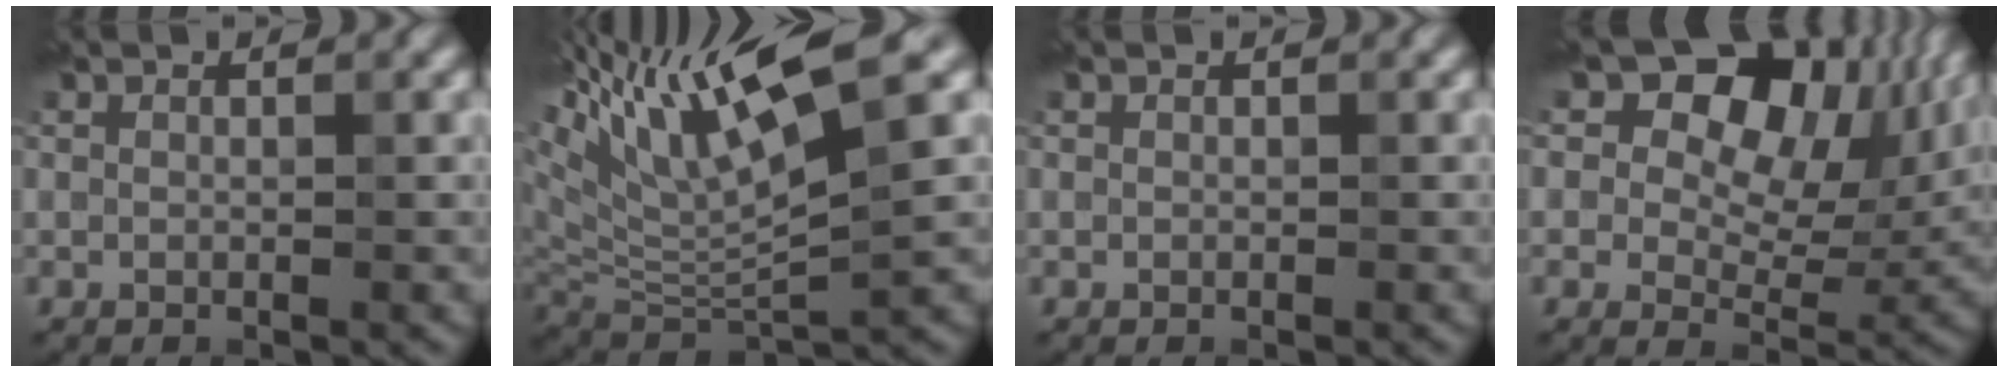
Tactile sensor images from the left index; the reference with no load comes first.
{"total": 10.8, "force": [5.3, 2.2, 9.2], "torque": [-0.211, 0.008, 0.129]}
{"total": 0.0}
{"total": 12.7, "force": [6.2, 8.2, 7.4], "torque": [-0.128, 0.028, 0.115]}